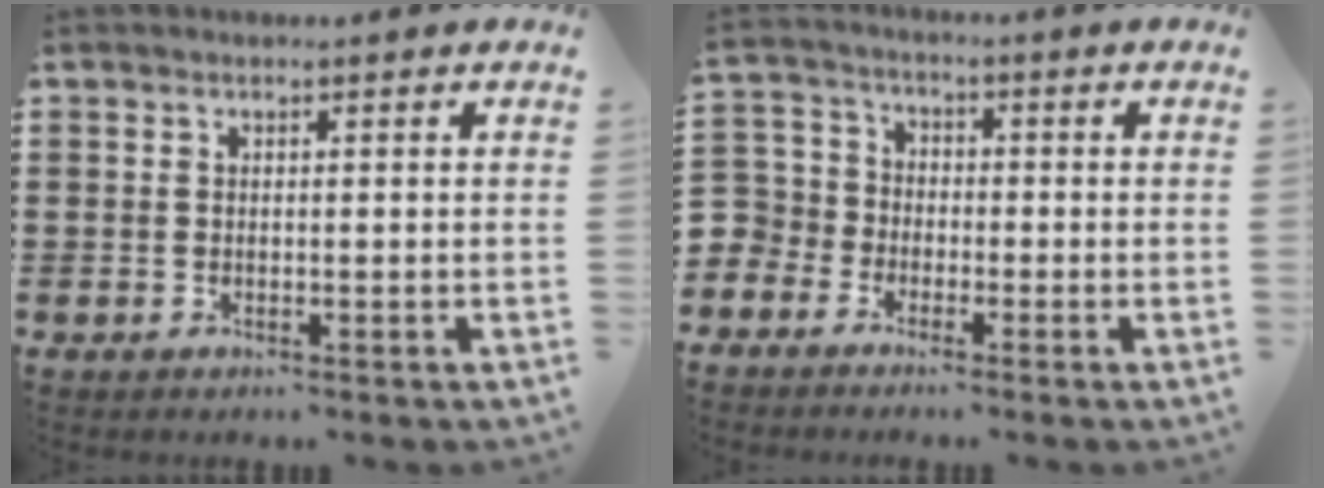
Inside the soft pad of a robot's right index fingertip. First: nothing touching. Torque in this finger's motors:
{"motor_torque": [2.14, 0.00, 0.22, 0.00]}